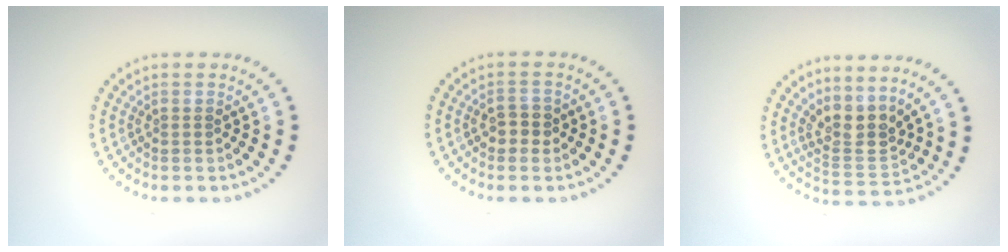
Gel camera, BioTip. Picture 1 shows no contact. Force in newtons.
{"total": 1.9, "press": 1.8, "slide": 0.4}
{"total": 3.2, "press": 2.6, "slide": 2.0}